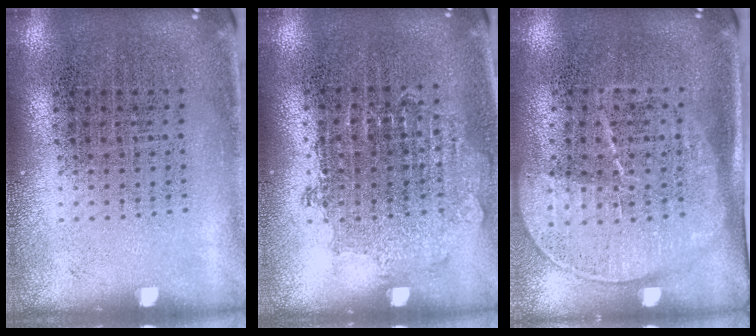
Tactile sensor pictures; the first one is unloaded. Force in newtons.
{"total": 0.8, "press": 0.8, "slide": 0.3}
{"total": 1.6, "press": 1.3, "slide": 0.9}